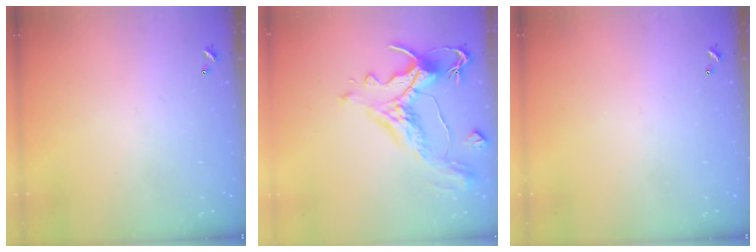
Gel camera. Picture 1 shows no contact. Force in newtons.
{"total": 1.6, "press": 0.7, "slide": 1.4}
{"total": 0.0}